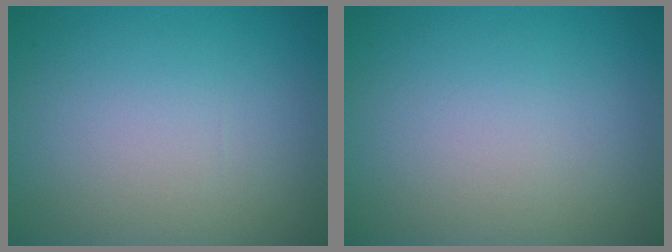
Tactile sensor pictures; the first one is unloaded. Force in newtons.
{"total": 0.0}